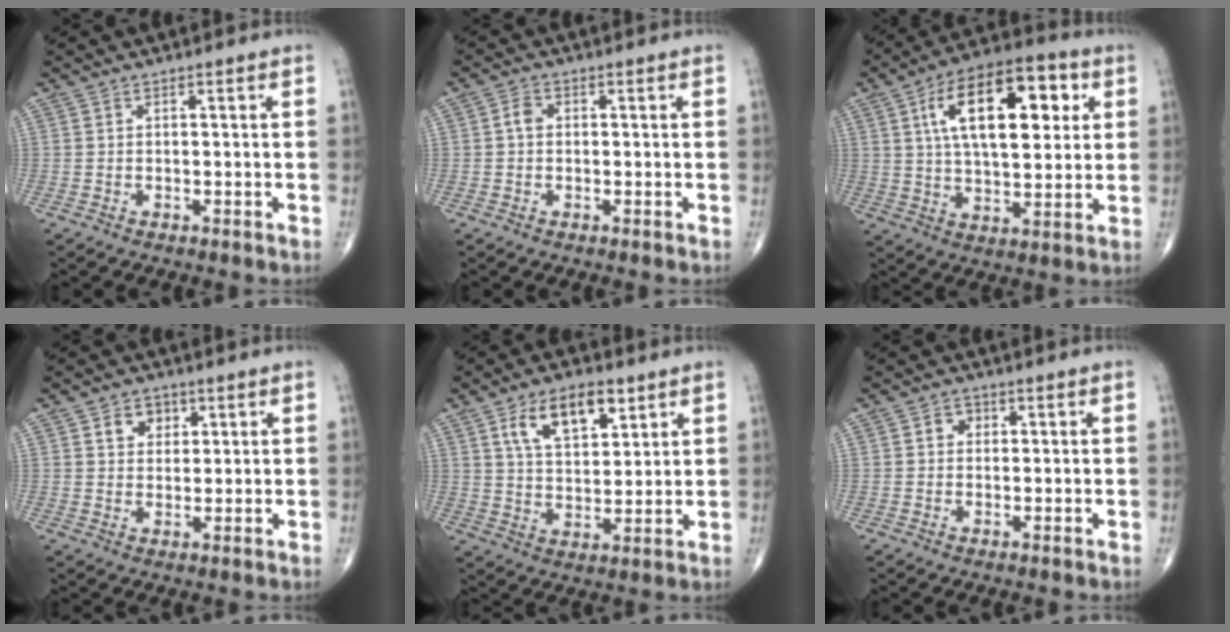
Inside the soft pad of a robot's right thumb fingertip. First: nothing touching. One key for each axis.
{"total": 2.1, "fx": 0.1, "fy": 1.6, "fz": 1.4, "tx": -0.019, "ty": 0.007, "tz": -0.004}
{"total": 20.1, "fx": 5.8, "fy": 9.6, "fz": 16.6, "tx": -0.240, "ty": 0.004, "tz": 0.088}
{"total": 4.5, "fx": 1.9, "fy": 3.5, "fz": 2.1, "tx": -0.008, "ty": -0.007, "tz": 0.029}
{"total": 11.4, "fx": 5.6, "fy": 5.8, "fz": 8.0, "tx": -0.116, "ty": -0.020, "tz": 0.103}
{"total": 2.1, "fx": 0.4, "fy": 1.8, "fz": 0.9, "tx": -0.001, "ty": 0.004, "tz": 0.000}